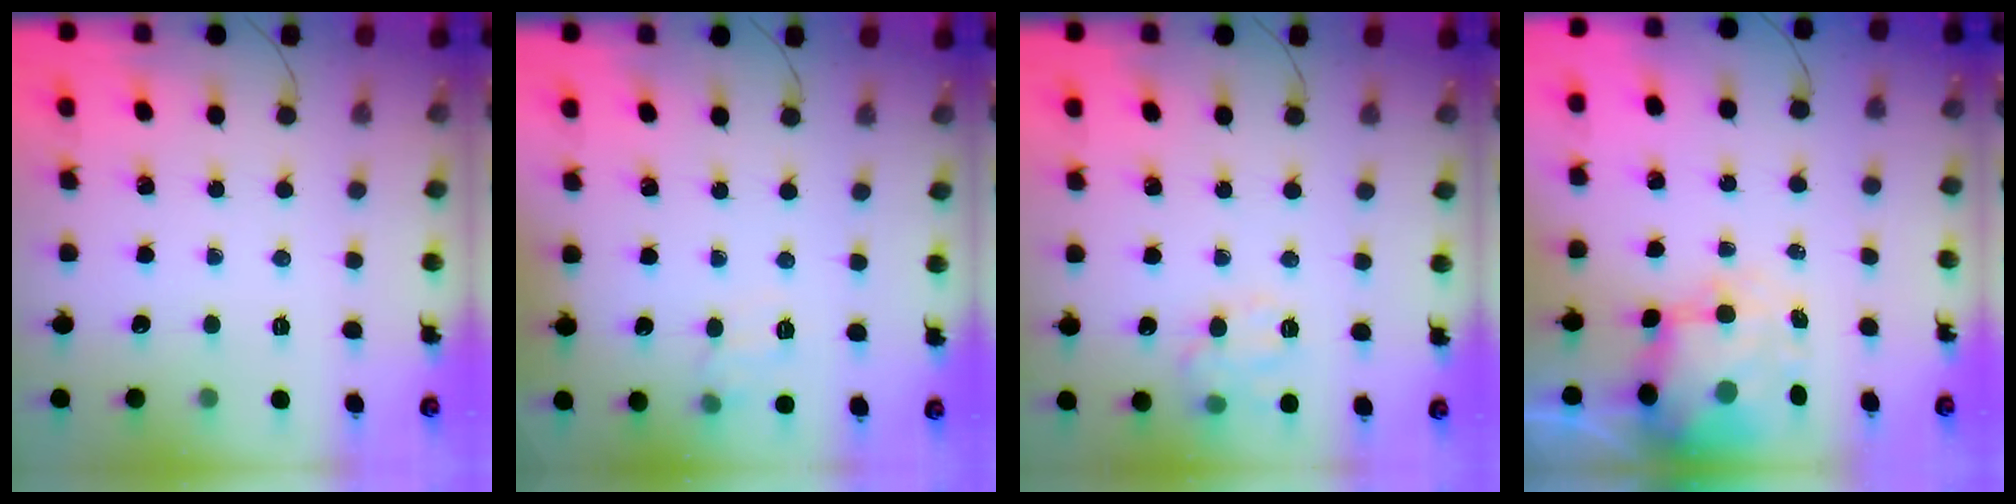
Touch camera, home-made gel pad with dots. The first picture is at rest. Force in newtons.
{"total": 9.1, "press": 8.9, "slide": 1.5}
{"total": 9.6, "press": 9.6, "slide": 1.1}
{"total": 8.1, "press": 8.0, "slide": 1.4}